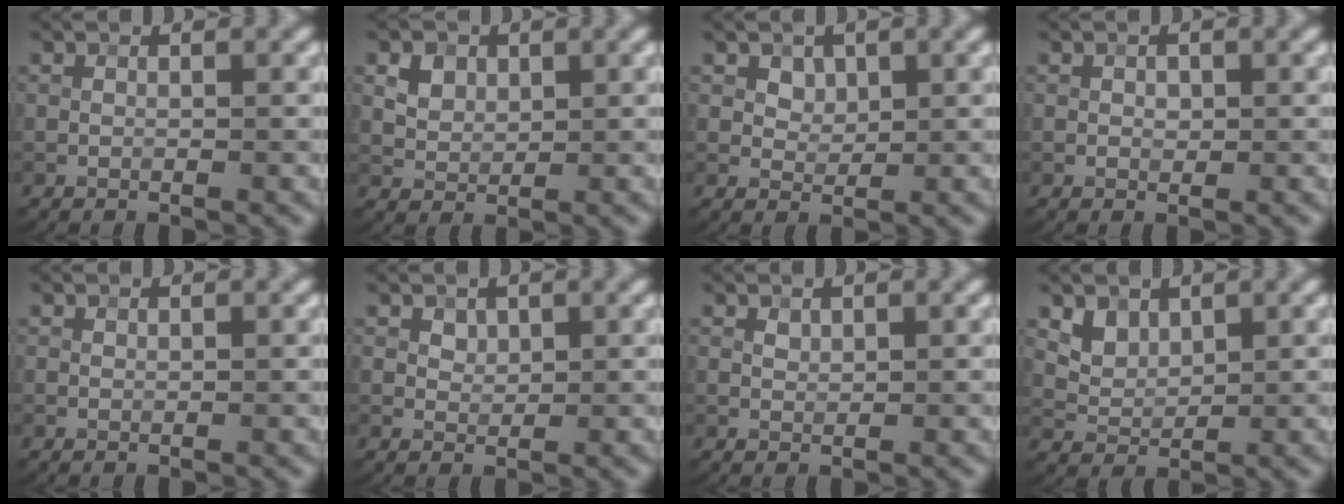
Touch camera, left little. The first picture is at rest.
{"total": 2.5, "force": [1.1, 1.9, 1.3], "torque": [-0.025, -0.004, 0.025]}
{"total": 1.6, "force": [0.8, 1.2, 0.6], "torque": [-0.009, -0.011, 0.020]}
{"total": 0.7, "force": [0.1, 0.5, 0.4], "torque": [-0.004, -0.002, 0.000]}
{"total": 0.0}
{"total": 1.1, "force": [0.7, 0.8, 0.3], "torque": [-0.004, -0.005, 0.013]}
{"total": 0.6, "force": [0.4, 0.4, 0.3], "torque": [-0.006, -0.001, 0.009]}
{"total": 2.6, "force": [1.5, 1.8, 1.0], "torque": [-0.029, -0.020, 0.049]}